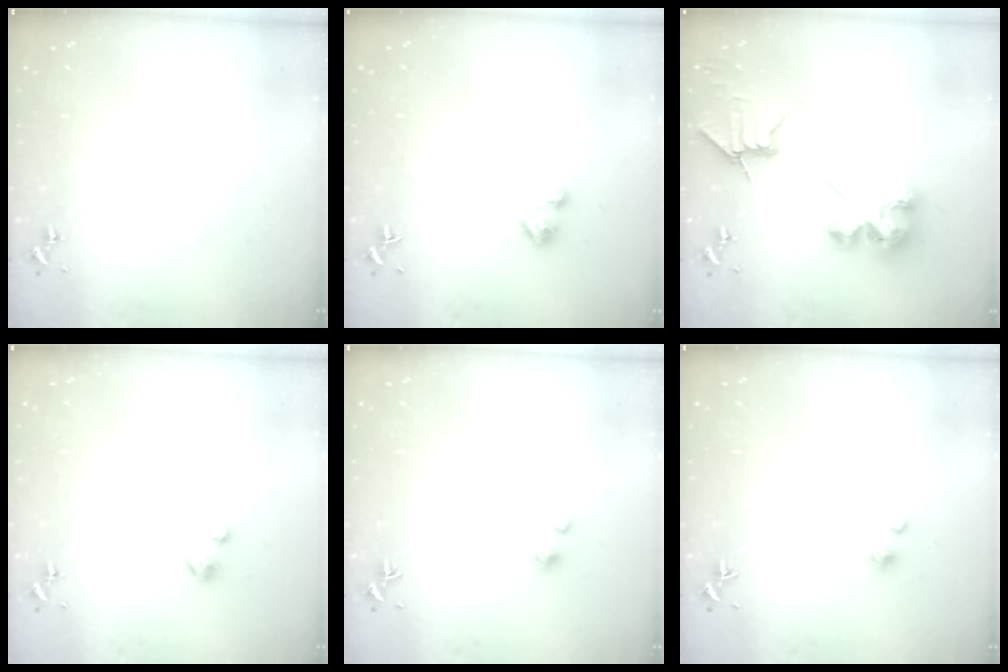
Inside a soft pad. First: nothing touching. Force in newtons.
{"total": 2.8, "press": 2.8, "slide": 0.2}
{"total": 7.8, "press": 7.8, "slide": 0.6}
{"total": 1.8, "press": 1.8, "slide": 0.2}
{"total": 2.2, "press": 2.2, "slide": 0.2}
{"total": 2.2, "press": 2.2, "slide": 0.2}